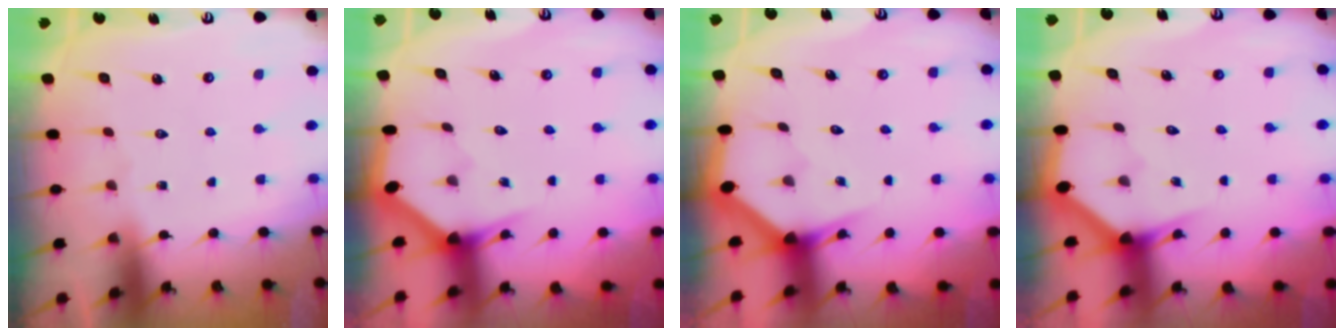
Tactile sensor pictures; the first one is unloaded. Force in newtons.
{"total": 3.0, "press": 3.0, "slide": 0.1}
{"total": 2.8, "press": 2.8, "slide": 0.0}
{"total": 2.9, "press": 2.9, "slide": 0.1}